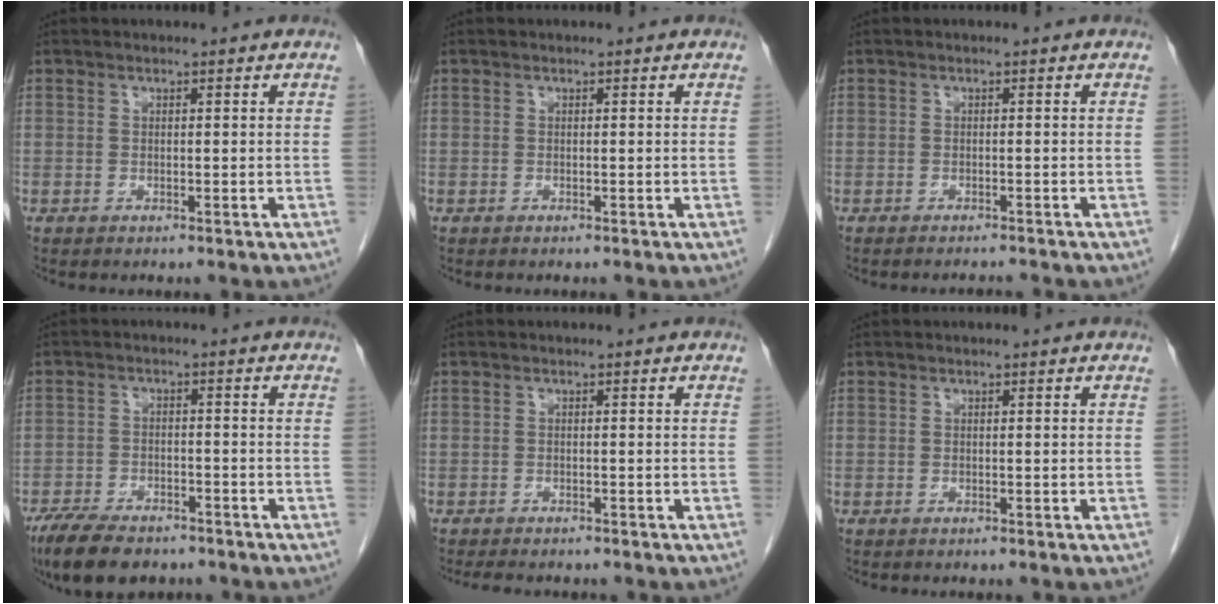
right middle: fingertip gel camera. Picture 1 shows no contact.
{"total": 0.0}
{"total": 2.0, "force": [-2.0, -0.1, 0.3], "torque": [-0.001, -0.005, -0.024]}
{"total": 9.7, "force": [-7.5, 3.8, 4.9], "torque": [-0.085, -0.010, -0.122]}
{"total": 4.3, "force": [-3.7, 1.3, 1.7], "torque": [-0.026, -0.007, -0.049]}
{"total": 0.0}